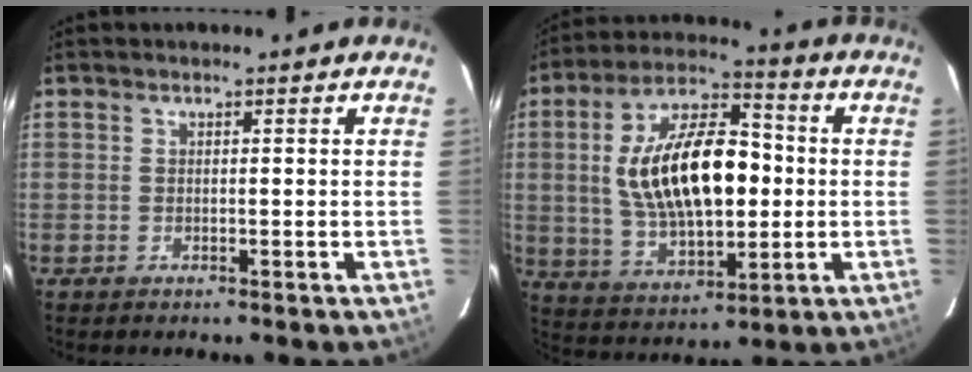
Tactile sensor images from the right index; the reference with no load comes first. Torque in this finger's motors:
{"motor_torque": [2.14, 0.00, 1.05, 0.21]}